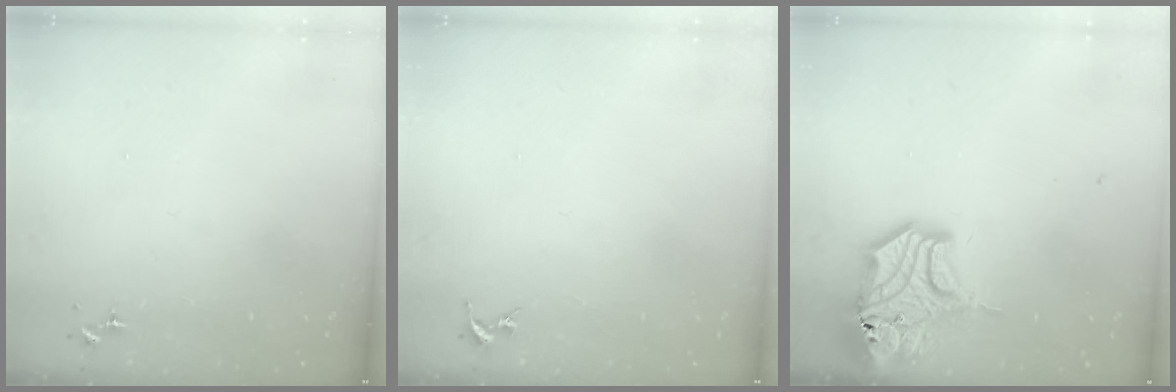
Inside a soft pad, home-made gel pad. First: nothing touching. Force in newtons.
{"total": 0.0}
{"total": 18.5, "press": 18.3, "slide": 2.6}